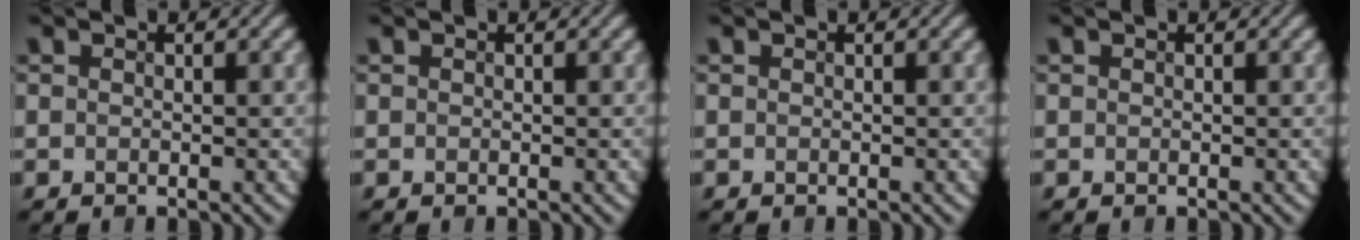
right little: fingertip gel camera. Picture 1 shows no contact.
{"total": 0.0}
{"total": 0.0}
{"total": 0.0}